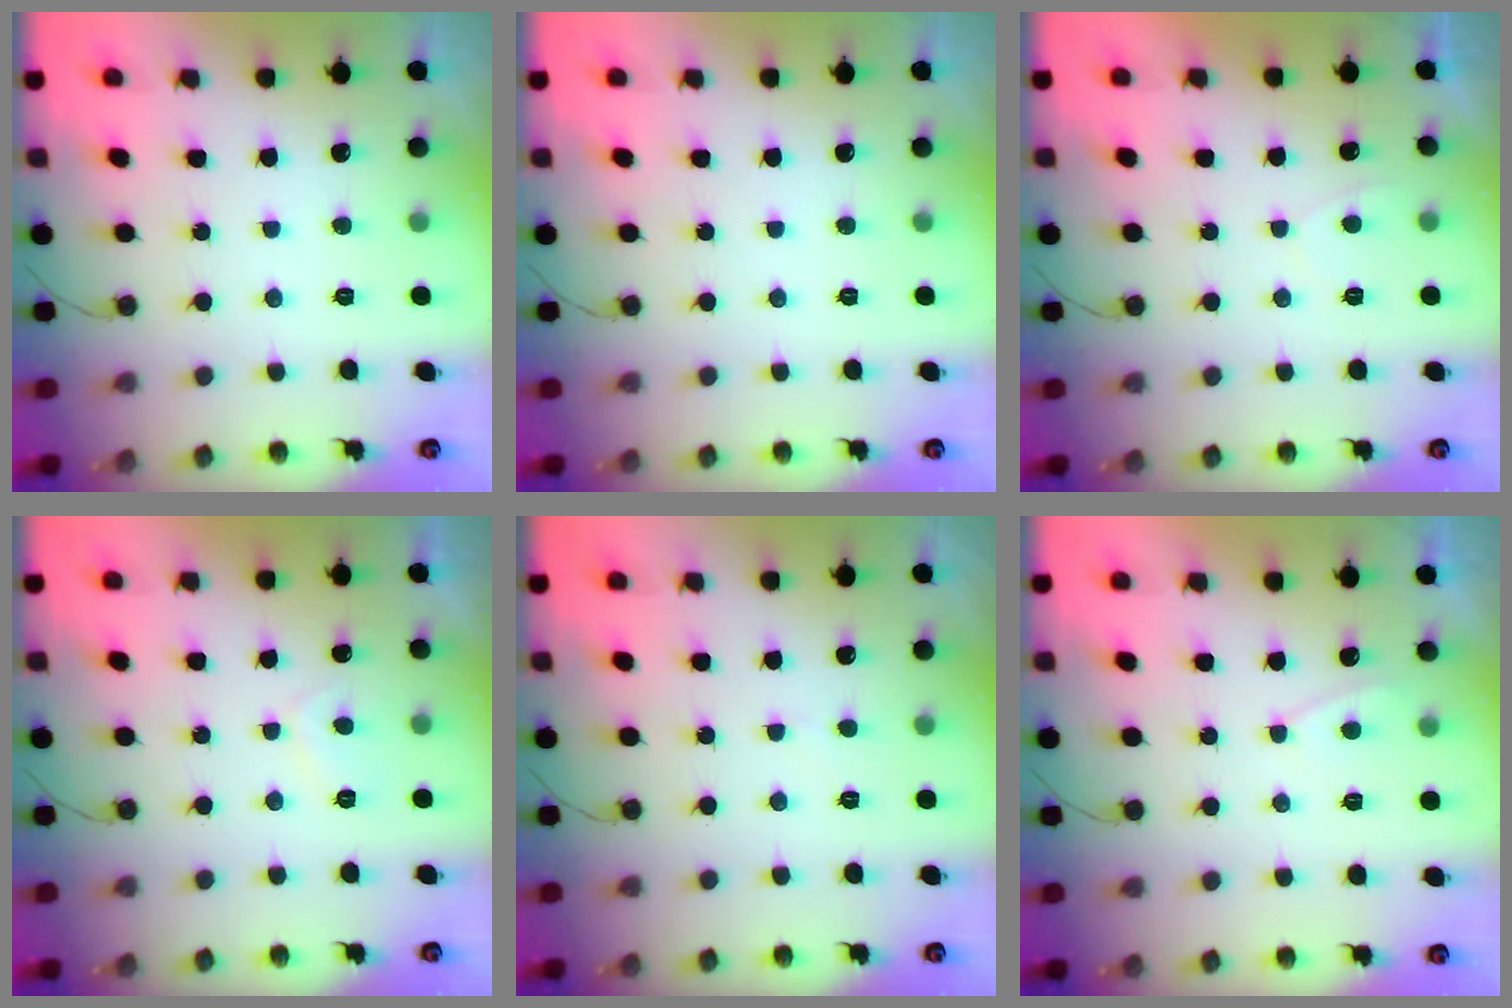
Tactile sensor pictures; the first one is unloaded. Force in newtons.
{"total": 0.0}
{"total": 0.7, "press": 0.5, "slide": 0.5}
{"total": 1.6, "press": 1.4, "slide": 0.7}
{"total": 2.8, "press": 2.8, "slide": 0.3}
{"total": 2.0, "press": 2.0, "slide": 0.3}